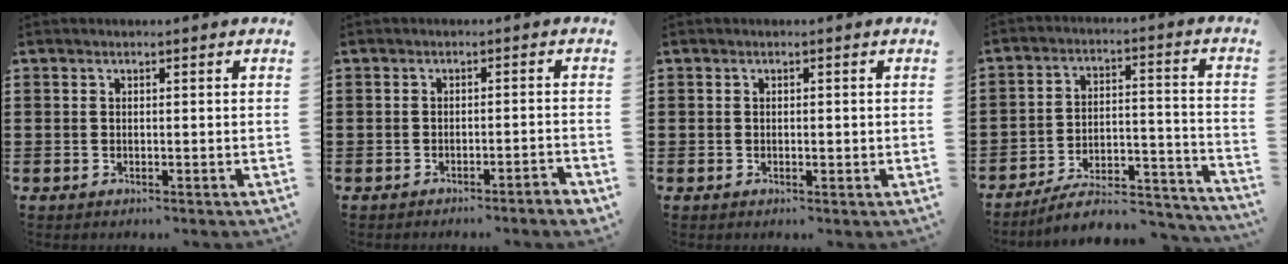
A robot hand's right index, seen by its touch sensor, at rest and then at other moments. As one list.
[{"total": 2.0, "force": [-1.8, -0.3, 0.7], "torque": [-0.014, -0.001, -0.038]}, {"total": 0.5, "force": [-0.1, 0.4, 0.4], "torque": [-0.008, 0.001, -0.002]}, {"total": 8.7, "force": [-7.4, 2.4, 3.8], "torque": [-0.053, 0.019, -0.139]}]